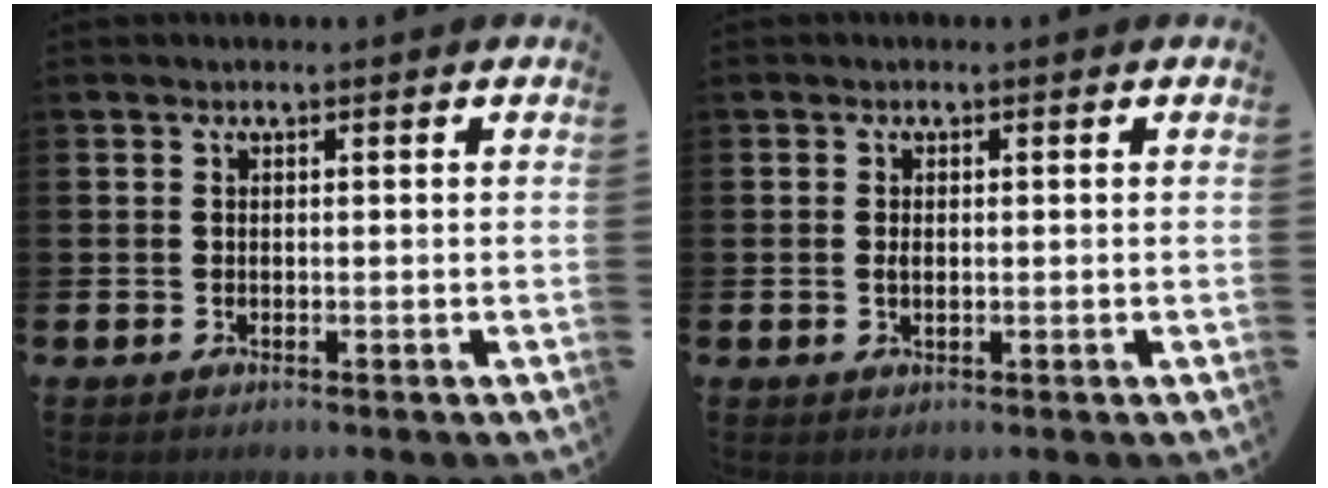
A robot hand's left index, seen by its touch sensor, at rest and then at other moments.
{"total": 1.1, "force": [0.1, 0.5, 1.0], "torque": [-0.013, 0.000, -0.001]}